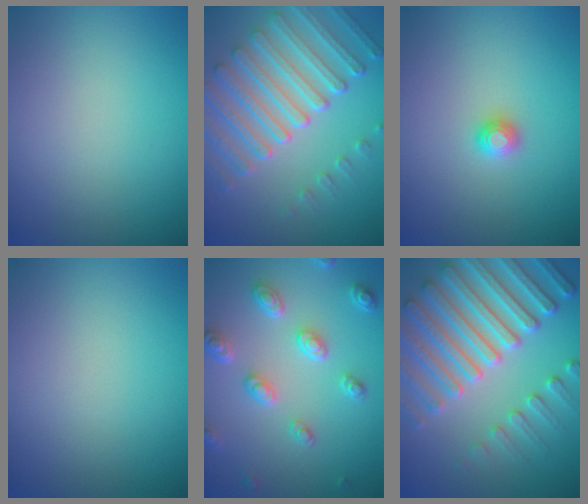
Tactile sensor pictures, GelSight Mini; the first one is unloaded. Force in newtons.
{"total": 7.0, "press": 5.3, "slide": 4.6}
{"total": 1.2, "press": 1.2, "slide": 0.1}
{"total": 0.0}
{"total": 4.6, "press": 3.4, "slide": 3.0}
{"total": 7.4, "press": 7.2, "slide": 2.0}